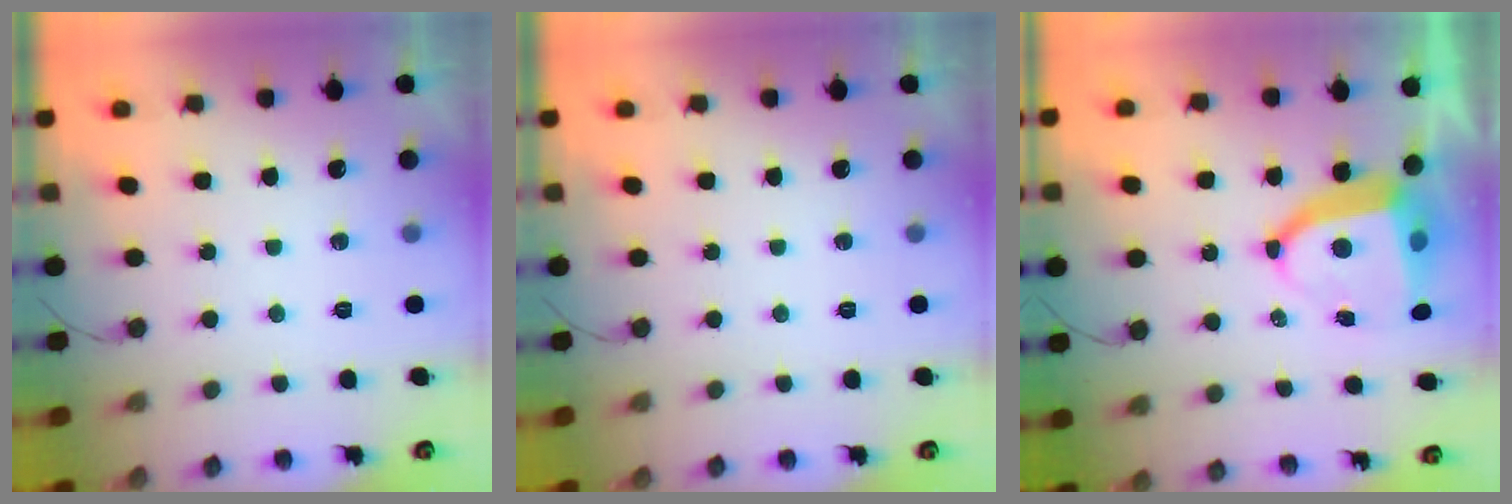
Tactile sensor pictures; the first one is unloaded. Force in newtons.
{"total": 0.0}
{"total": 9.6, "press": 9.6, "slide": 1.0}